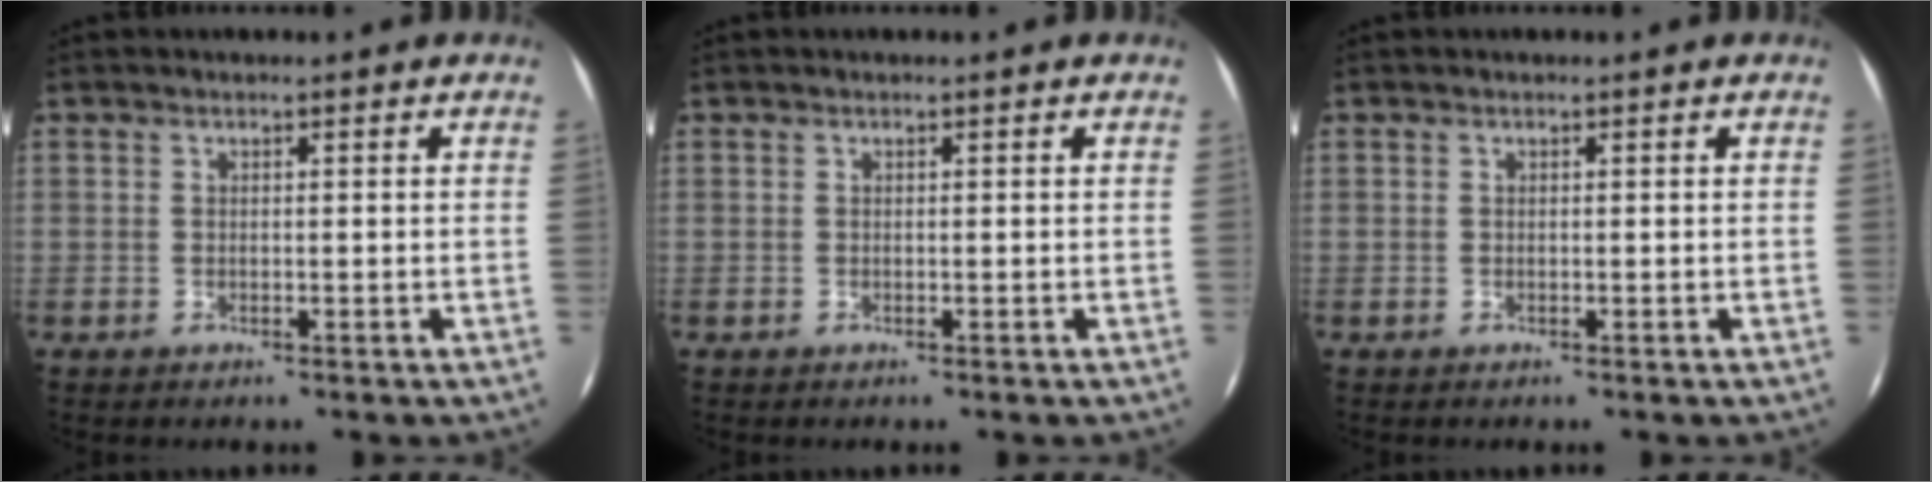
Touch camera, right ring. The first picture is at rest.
{"total": 0.0}
{"total": 0.0}